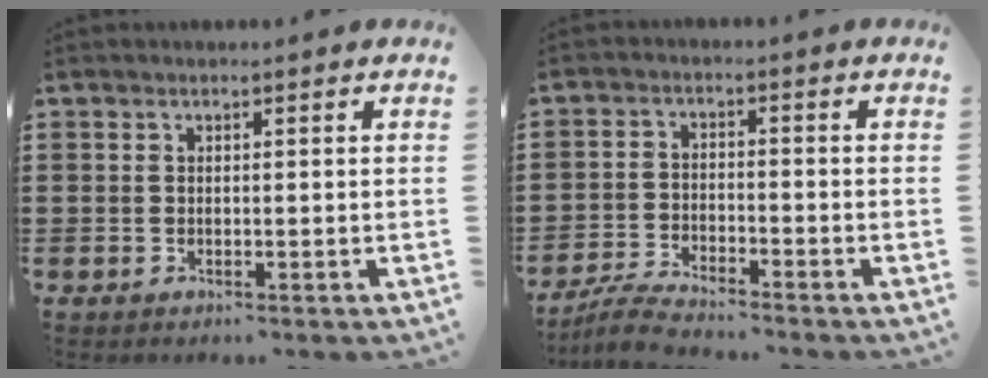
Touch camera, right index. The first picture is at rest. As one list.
[{"total": 4.0, "force": [-3.9, 0.1, 1.1], "torque": [-0.025, 0.002, -0.079]}]